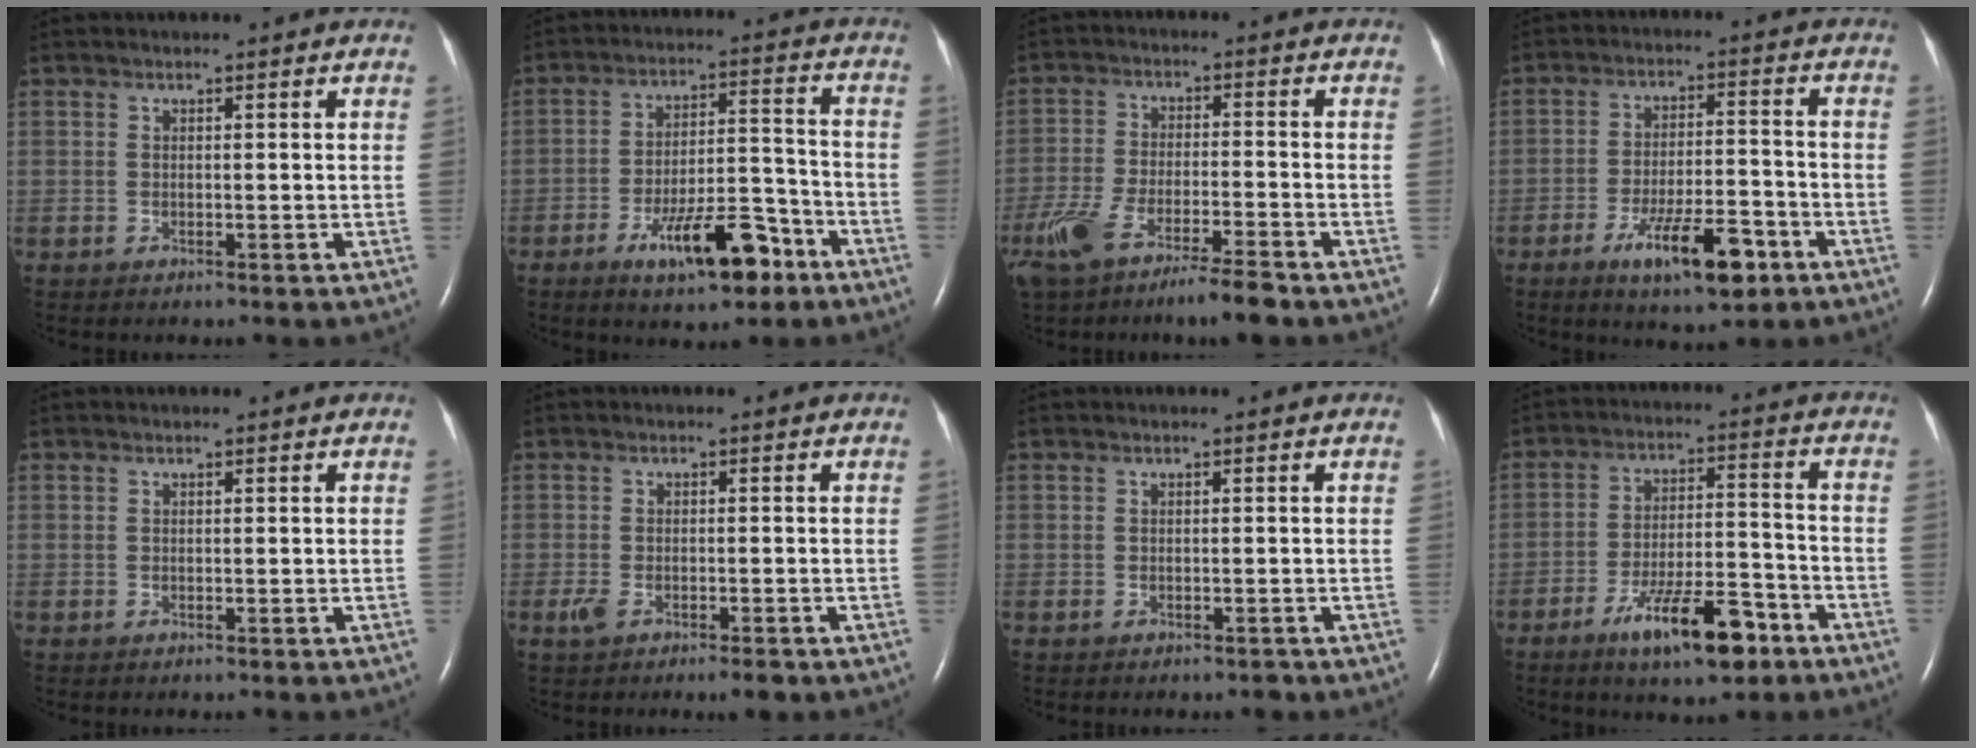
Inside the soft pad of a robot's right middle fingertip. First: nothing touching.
{"total": 11.4, "force": [-6.8, 3.4, 8.5], "torque": [-0.140, 0.009, -0.105]}
{"total": 10.6, "force": [-7.6, 1.2, 7.3], "torque": [-0.143, -0.018, -0.135]}
{"total": 10.3, "force": [-5.8, 2.5, 8.2], "torque": [-0.143, -0.007, -0.089]}
{"total": 0.0}
{"total": 3.7, "force": [-2.1, 1.1, 2.8], "torque": [-0.058, -0.005, -0.033]}
{"total": 0.9, "force": [-0.6, 0.4, 0.4], "torque": [-0.008, -0.001, -0.006]}
{"total": 11.8, "force": [-7.3, 2.9, 8.9], "torque": [-0.151, -0.001, -0.116]}